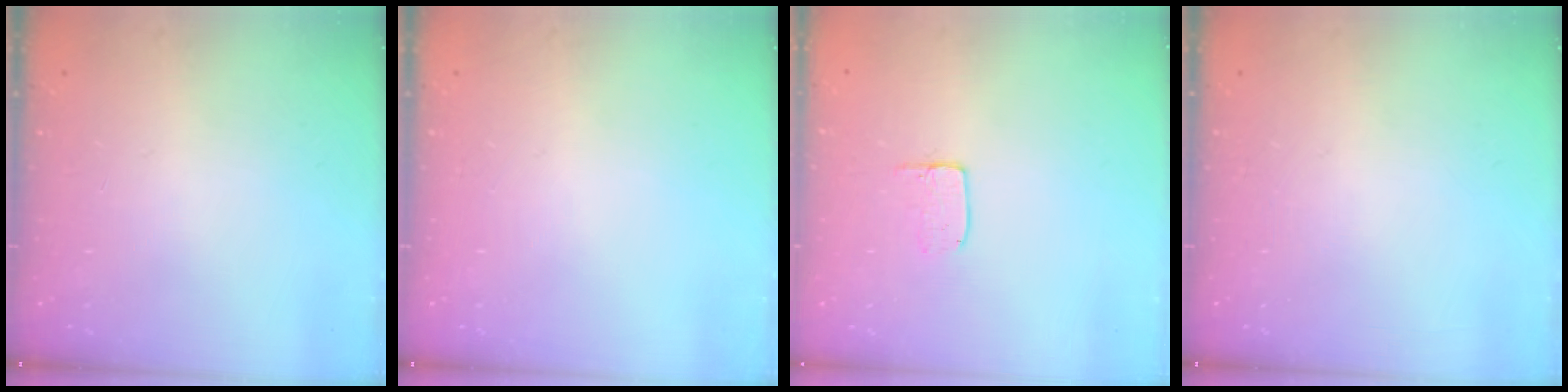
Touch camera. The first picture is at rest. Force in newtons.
{"total": 0.0}
{"total": 5.2, "press": 5.2, "slide": 0.4}
{"total": 0.0}